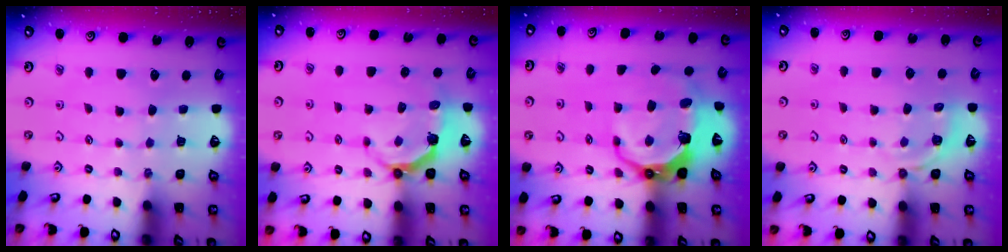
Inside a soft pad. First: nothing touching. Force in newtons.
{"total": 4.8, "press": 3.3, "slide": 3.4}
{"total": 12.1, "press": 10.8, "slide": 5.4}
{"total": 2.8, "press": 2.1, "slide": 1.8}